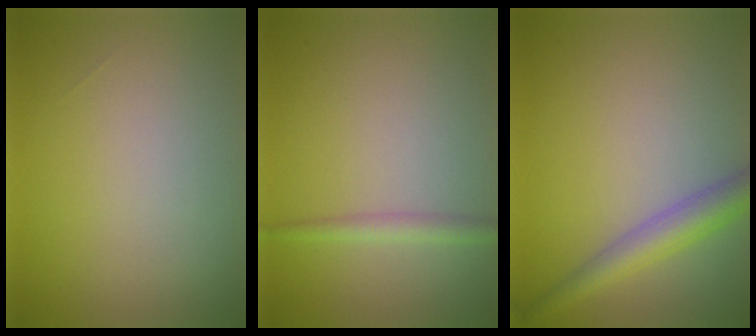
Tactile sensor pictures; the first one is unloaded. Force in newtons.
{"total": 1.6, "press": 1.6, "slide": 0.1}
{"total": 3.6, "press": 3.6, "slide": 0.1}